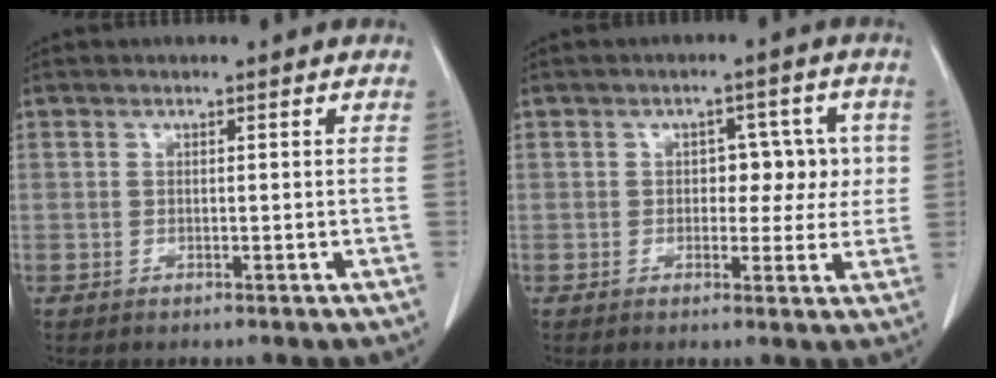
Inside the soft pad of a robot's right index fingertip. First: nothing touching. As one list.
[{"total": 5.6, "force": [0.5, 3.6, 4.3], "torque": [-0.039, 0.022, 0.009]}]